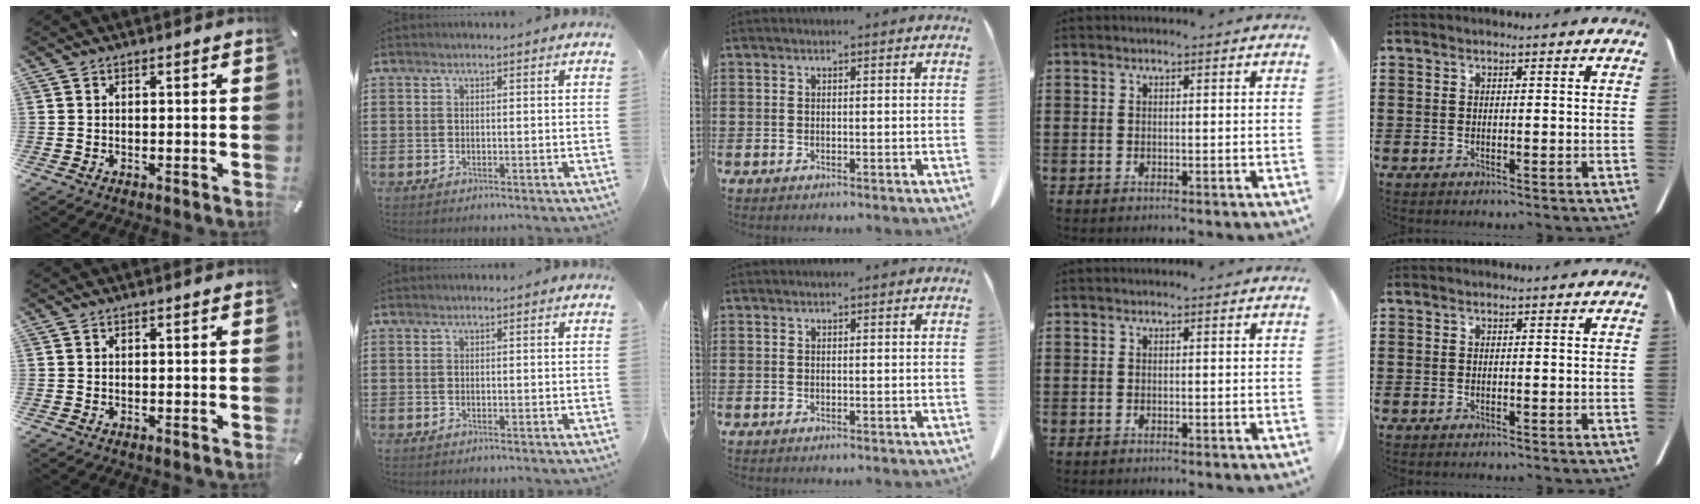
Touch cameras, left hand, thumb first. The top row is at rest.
{}